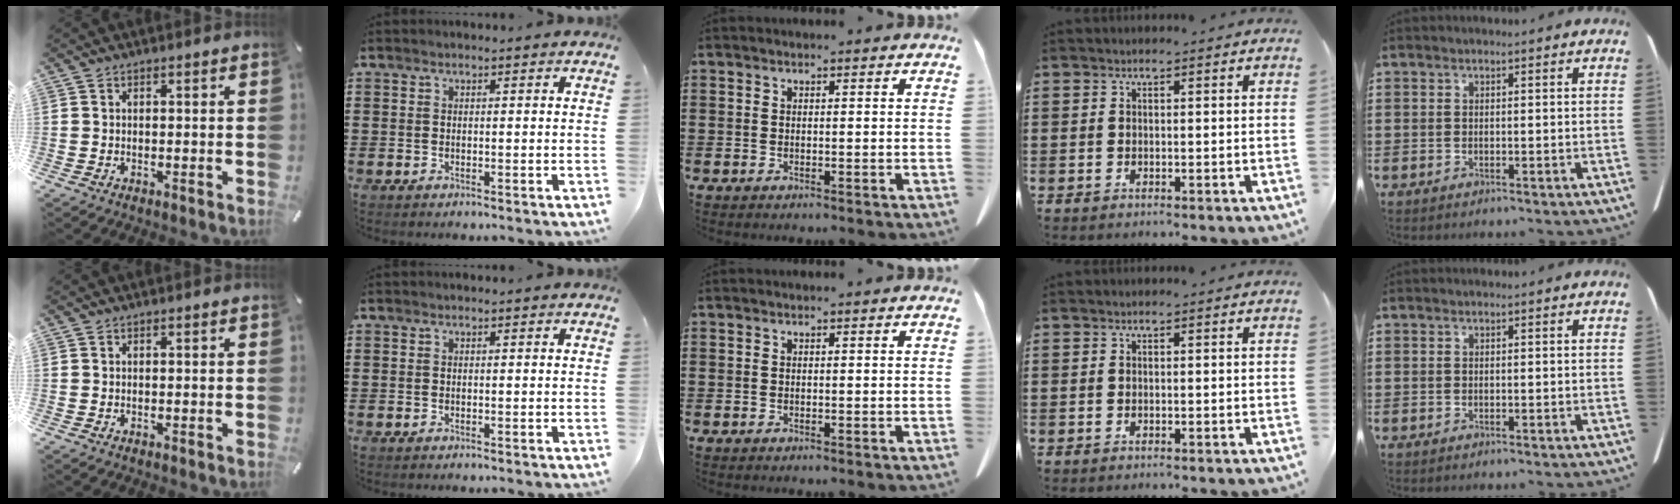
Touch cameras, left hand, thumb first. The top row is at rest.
{}